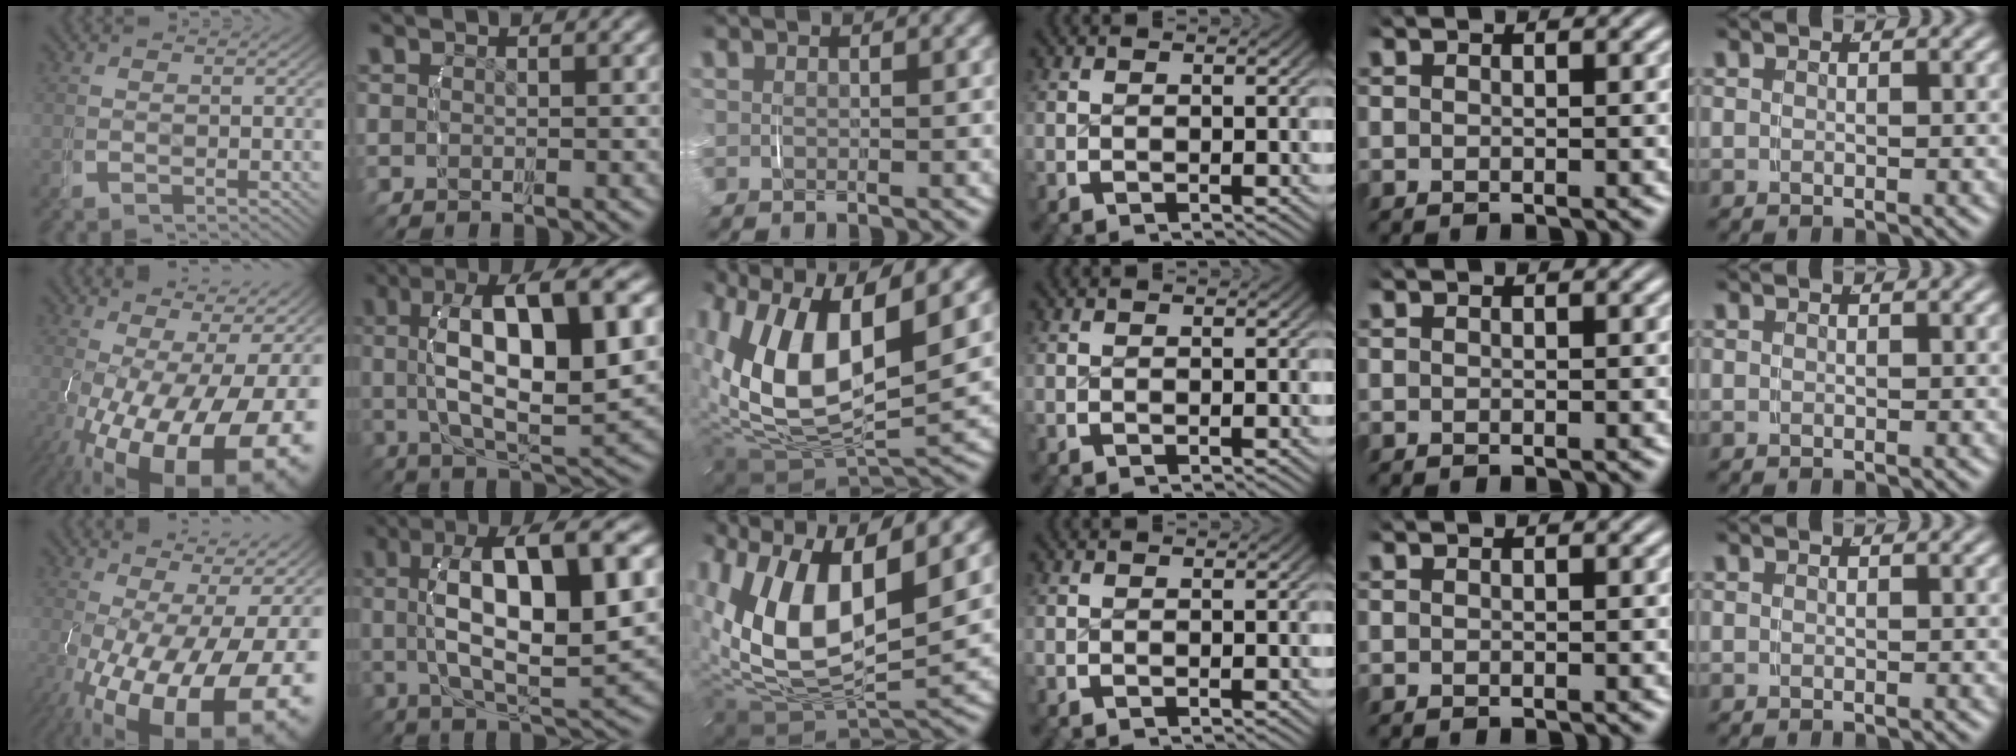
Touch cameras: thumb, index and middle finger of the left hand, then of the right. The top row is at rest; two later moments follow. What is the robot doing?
{"motion": "grasp_and_lifting", "object": "water bottle"}